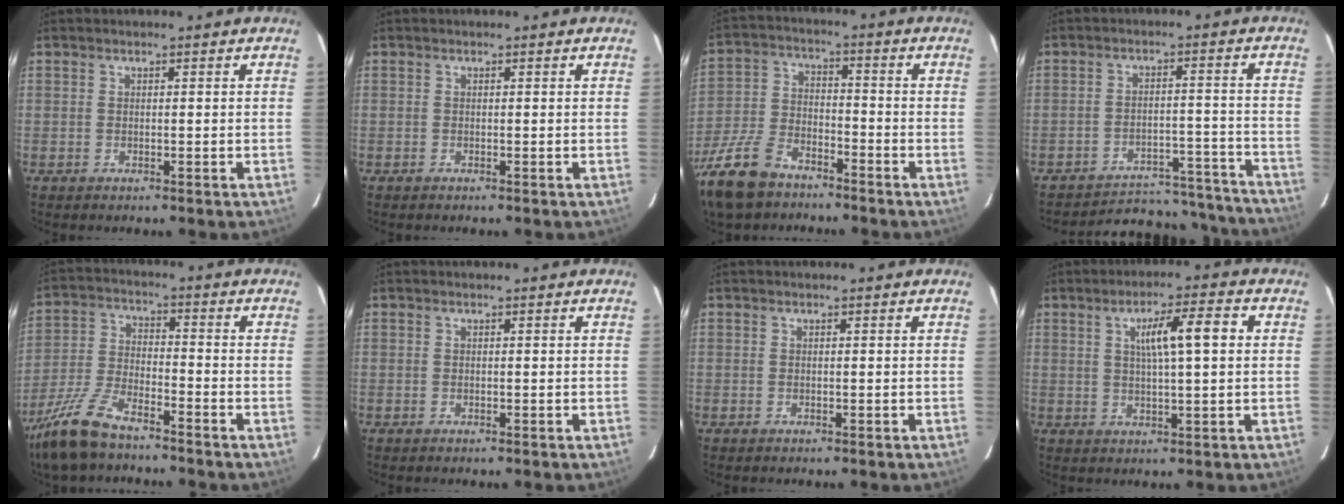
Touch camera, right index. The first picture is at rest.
{"total": 0.0}
{"total": 11.1, "force": [-8.2, 5.3, 5.3], "torque": [-0.127, -0.014, -0.157]}
{"total": 18.7, "force": [-18.3, 3.1, 2.6], "torque": [-0.026, 0.011, -0.231]}
{"total": 10.1, "force": [-7.9, 2.6, 5.8], "torque": [-0.132, -0.014, -0.152]}
{"total": 0.0}
{"total": 0.0}
{"total": 7.6, "force": [1.7, 0.6, 7.4], "torque": [-0.124, 0.013, 0.029]}